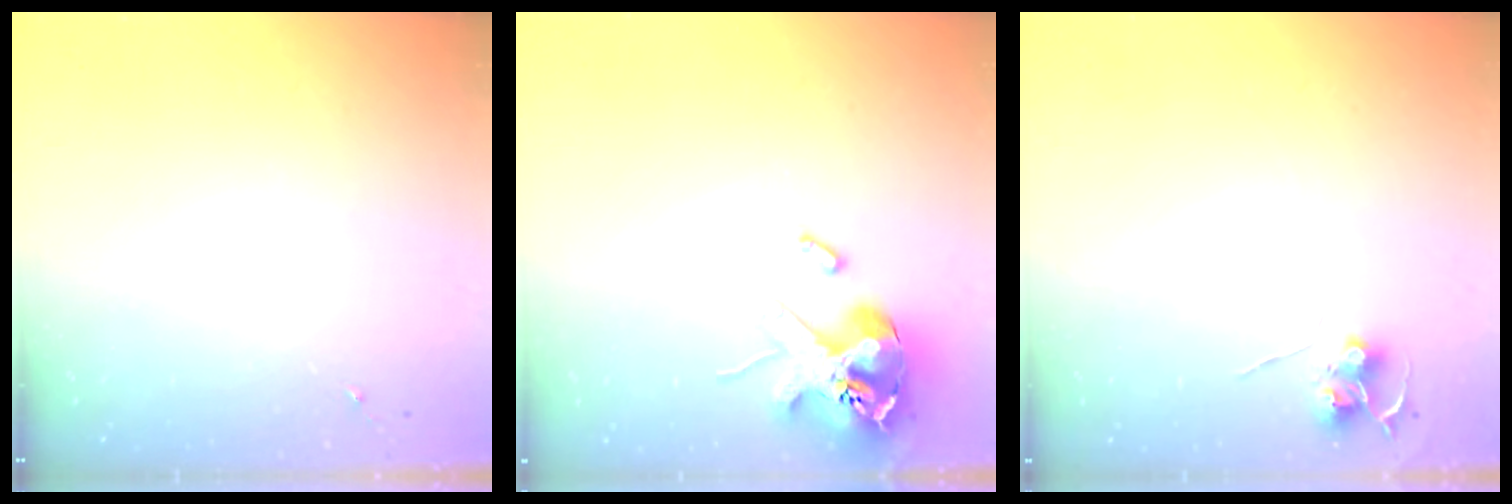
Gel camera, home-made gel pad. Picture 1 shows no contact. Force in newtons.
{"total": 14.7, "press": 14.5, "slide": 2.1}
{"total": 6.4, "press": 6.3, "slide": 0.6}